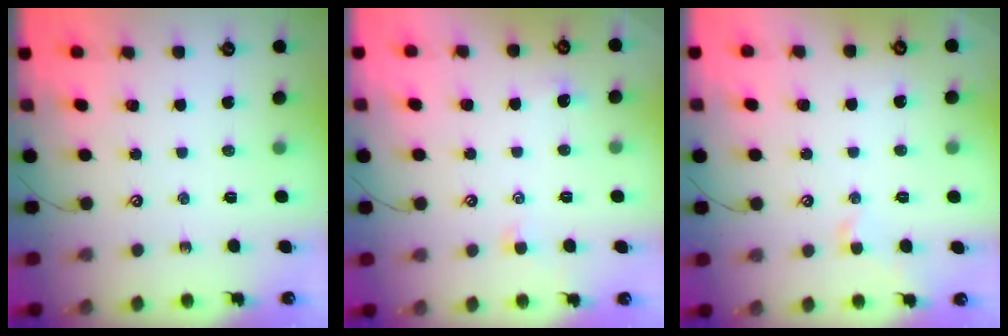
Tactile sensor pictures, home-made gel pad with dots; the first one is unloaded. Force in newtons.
{"total": 0.8, "press": 0.5, "slide": 0.7}
{"total": 0.5, "press": 0.1, "slide": 0.5}